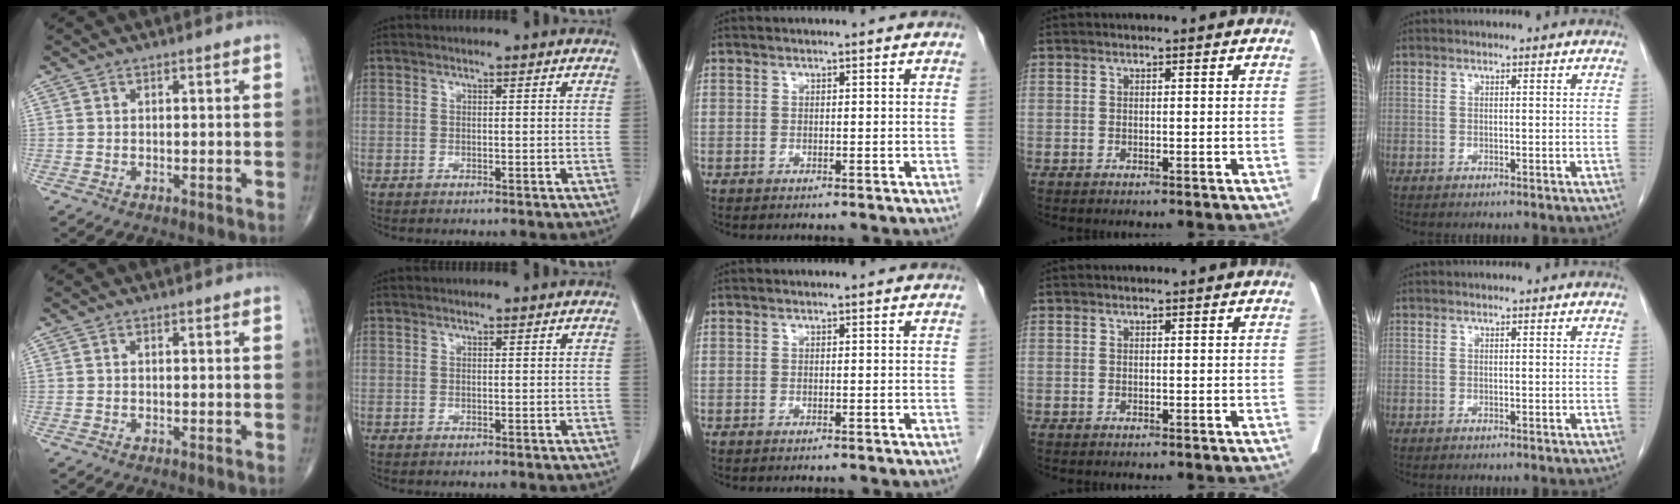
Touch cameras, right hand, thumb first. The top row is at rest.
{}